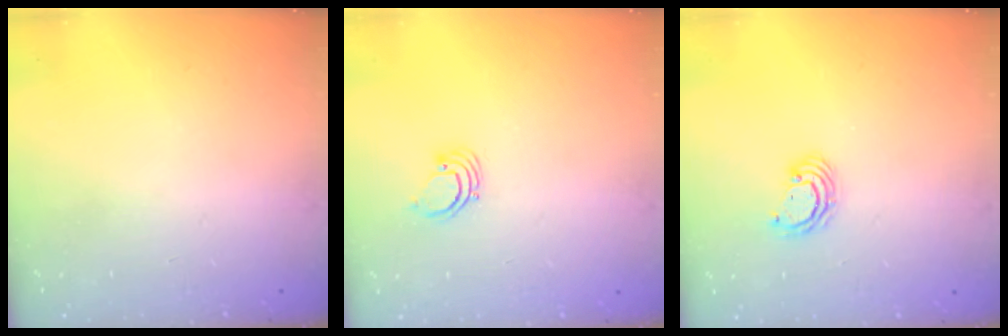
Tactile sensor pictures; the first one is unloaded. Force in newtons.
{"total": 2.2, "press": 2.2, "slide": 0.2}
{"total": 3.9, "press": 3.8, "slide": 0.2}